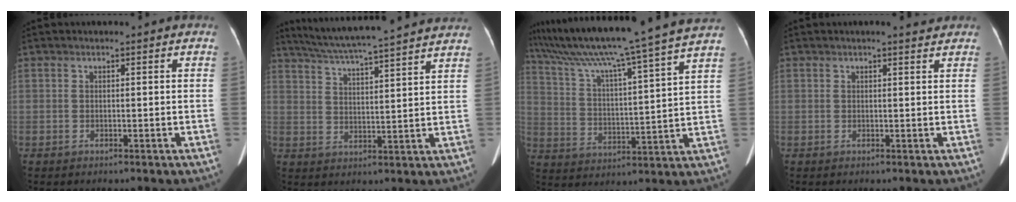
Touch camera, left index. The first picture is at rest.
{"total": 19.6, "force": [17.6, -0.1, 8.6], "torque": [-0.151, 0.013, 0.246]}
{"total": 23.1, "force": [19.5, -2.3, 12.2], "torque": [-0.215, -0.013, 0.289]}
{"total": 1.9, "force": [1.7, 0.2, 0.7], "torque": [-0.013, 0.002, 0.023]}